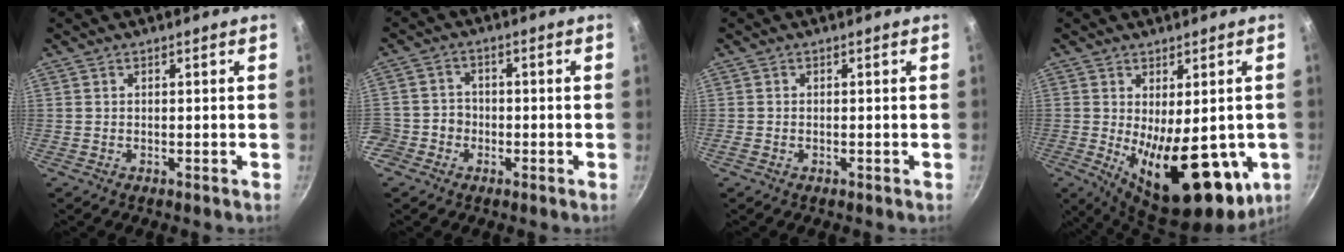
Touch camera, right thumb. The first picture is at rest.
{"total": 5.3, "force": [-2.5, 4.6, 1.0], "torque": [0.011, 0.033, -0.049]}
{"total": 0.6, "force": [-0.3, 0.4, 0.4], "torque": [-0.009, 0.002, -0.009]}
{"total": 19.2, "force": [-3.2, 8.9, 16.7], "torque": [-0.216, -0.034, -0.024]}